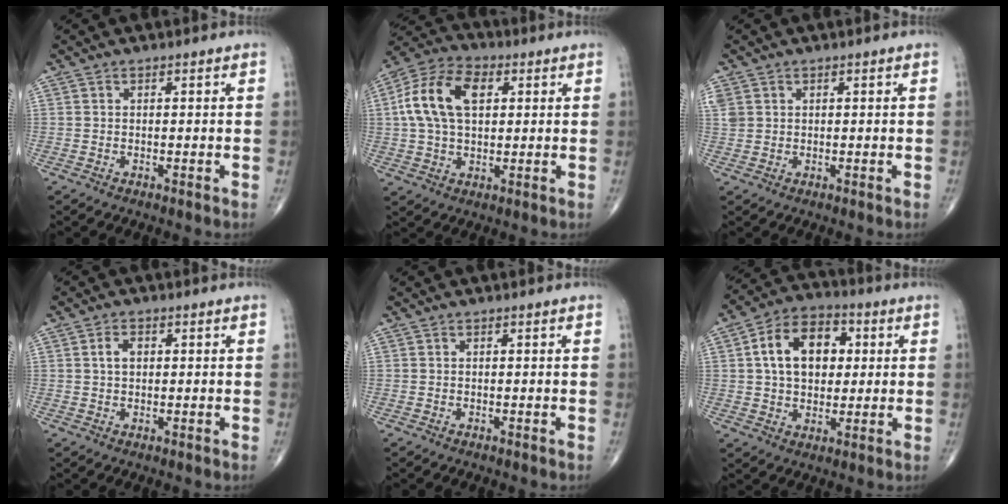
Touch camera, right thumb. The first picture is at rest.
{"total": 13.7, "force": [3.0, 8.4, 10.4], "torque": [-0.197, 0.019, 0.049]}
{"total": 3.3, "force": [1.1, 2.7, 1.5], "torque": [-0.035, 0.007, 0.031]}
{"total": 2.8, "force": [0.6, 1.9, 2.0], "torque": [-0.034, 0.006, 0.011]}
{"total": 0.0}
{"total": 13.6, "force": [2.6, 9.3, 9.6], "torque": [-0.129, 0.012, 0.038]}